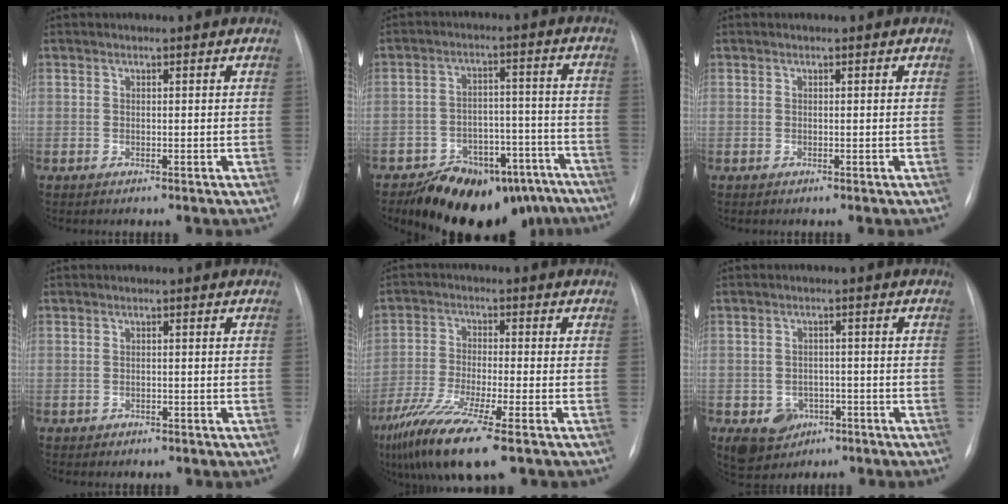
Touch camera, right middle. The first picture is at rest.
{"total": 17.6, "force": [-14.0, 8.3, 6.6], "torque": [-0.057, 0.038, -0.186]}
{"total": 0.0}
{"total": 0.8, "force": [-0.5, 0.6, 0.1], "torque": [-0.007, 0.002, -0.007]}
{"total": 11.7, "force": [-7.2, 0.9, 9.2], "torque": [-0.183, -0.033, -0.132]}
{"total": 6.8, "force": [-3.1, 5.6, 2.4], "torque": [-0.046, 0.007, -0.036]}